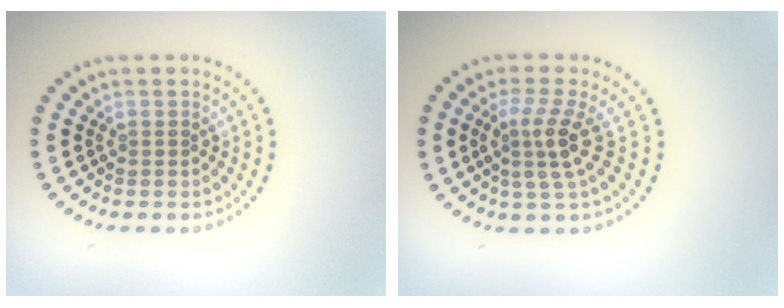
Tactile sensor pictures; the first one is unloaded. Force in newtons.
{"total": 3.2, "press": 2.3, "slide": 2.3}